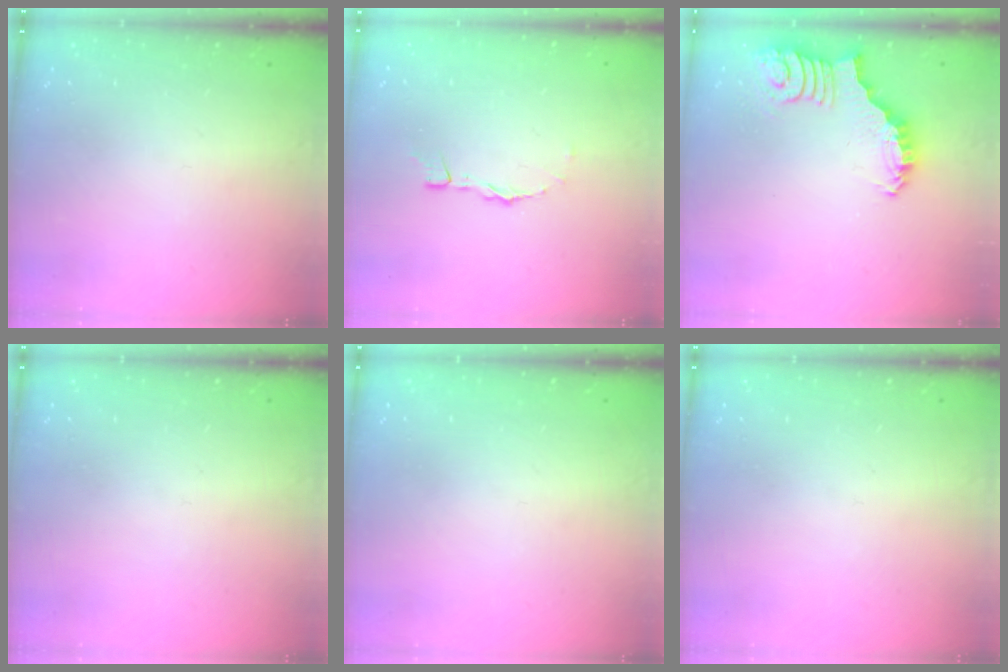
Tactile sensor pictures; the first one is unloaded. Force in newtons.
{"total": 3.6, "press": 3.6, "slide": 0.2}
{"total": 2.5, "press": 2.5, "slide": 0.5}
{"total": 0.0}
{"total": 0.0}
{"total": 0.0}